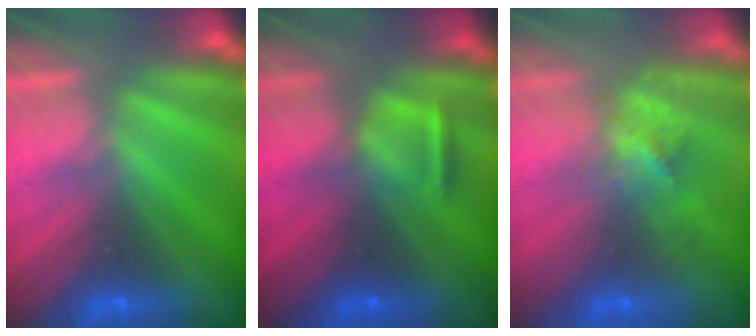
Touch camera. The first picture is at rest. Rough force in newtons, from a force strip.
{"total": 2.9}
{"total": 2.8}